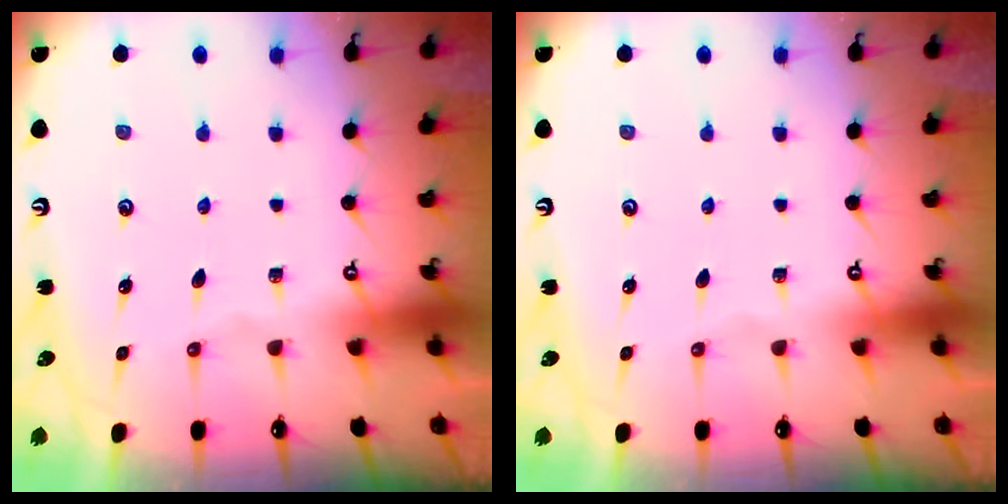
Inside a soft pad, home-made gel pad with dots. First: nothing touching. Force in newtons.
{"total": 0.0}